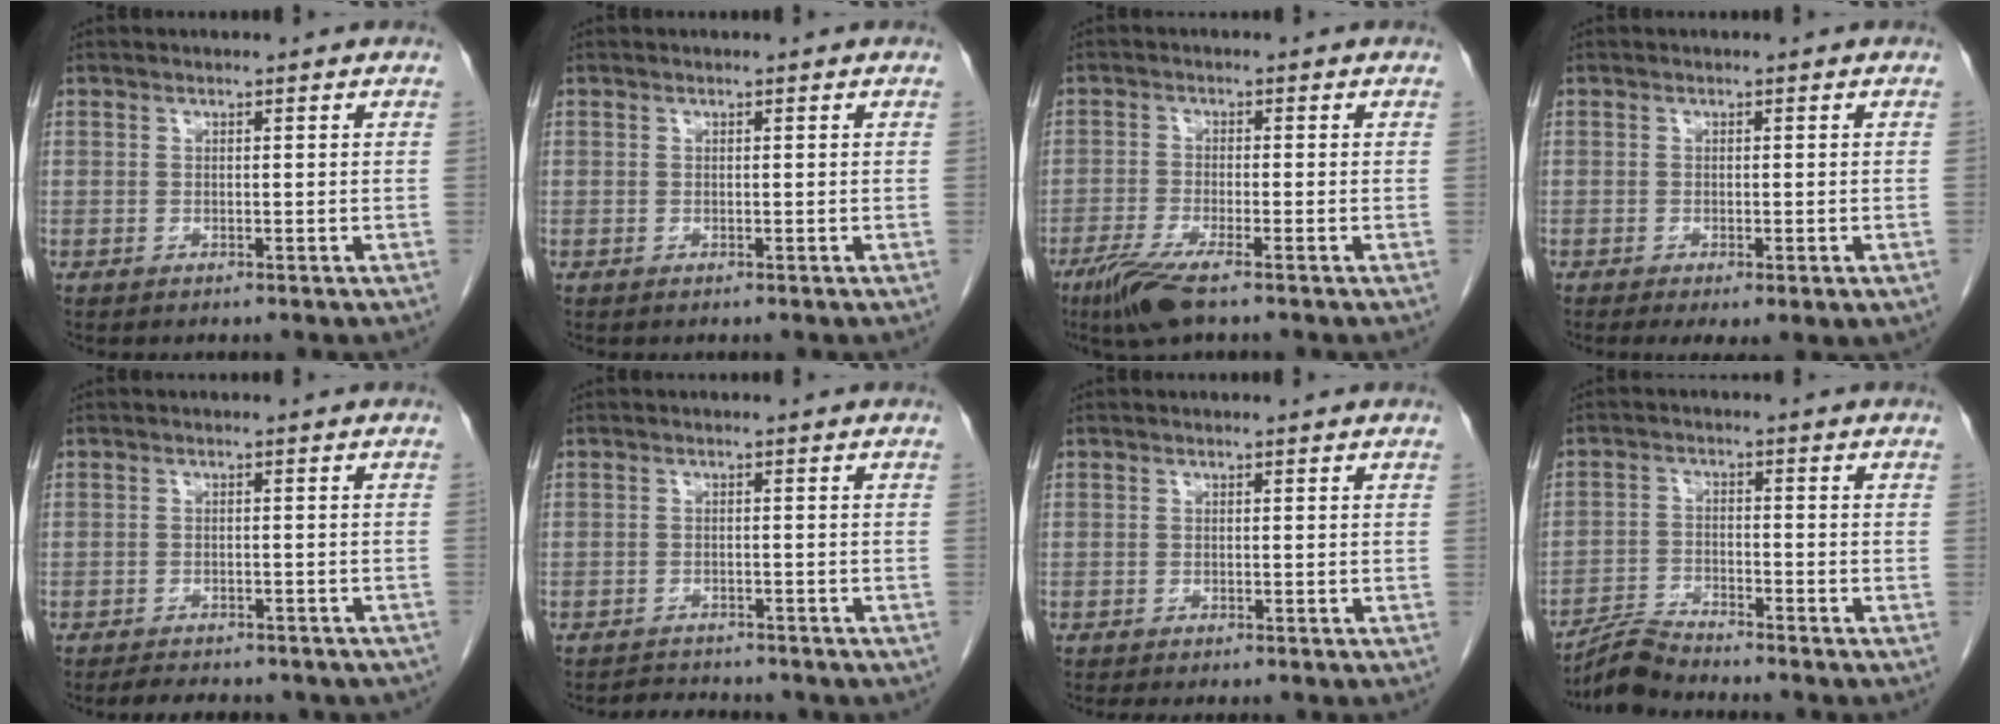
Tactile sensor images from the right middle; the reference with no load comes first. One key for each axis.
{"total": 0.0}
{"total": 6.0, "fx": -4.1, "fy": 0.3, "fz": 4.4, "tx": -0.090, "ty": -0.018, "tz": -0.077}
{"total": 5.3, "fx": -3.0, "fy": 1.6, "fz": 4.1, "tx": -0.052, "ty": -0.015, "tz": -0.044}
{"total": 10.6, "fx": -9.1, "fy": 3.5, "fz": 4.1, "tx": -0.065, "ty": 0.000, "tz": -0.098}
{"total": 5.6, "fx": -5.1, "fy": 1.8, "fz": 1.6, "tx": -0.031, "ty": -0.001, "tz": -0.063}
{"total": 1.9, "fx": -1.7, "fy": 0.3, "fz": 0.9, "tx": -0.015, "ty": -0.006, "tz": -0.019}
{"total": 4.8, "fx": -4.8, "fy": -0.5, "fz": 0.6, "tx": -0.016, "ty": -0.017, "tz": -0.089}